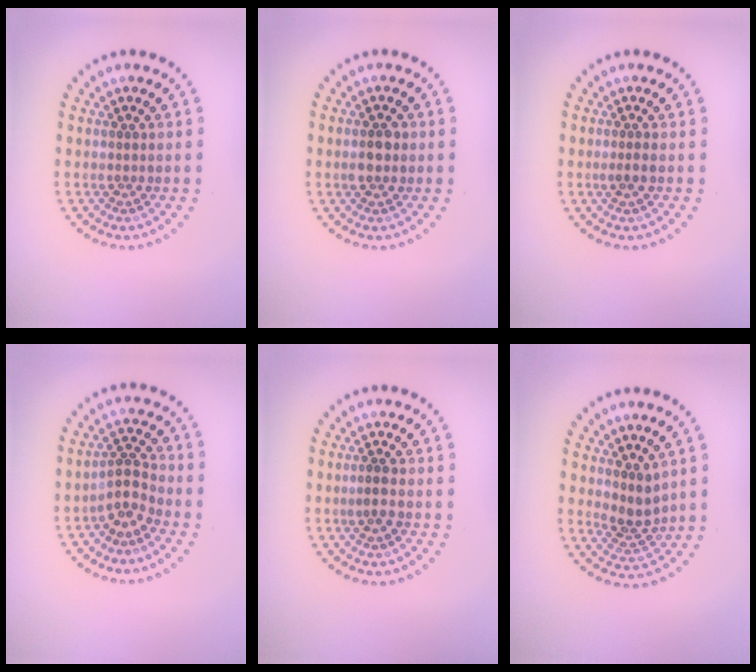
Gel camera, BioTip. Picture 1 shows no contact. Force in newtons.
{"total": 2.4, "press": 2.4, "slide": 0.1}
{"total": 0.8, "press": 0.5, "slide": 0.6}
{"total": 2.5, "press": 1.9, "slide": 1.7}
{"total": 1.1, "press": 1.0, "slide": 0.5}
{"total": 2.5, "press": 1.9, "slide": 1.6}